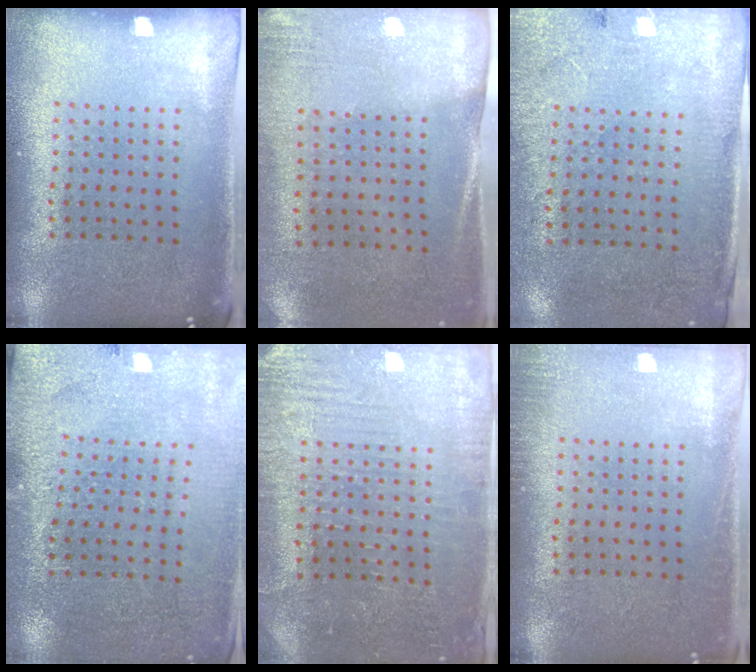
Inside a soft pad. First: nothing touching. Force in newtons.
{"total": 2.6, "press": 2.3, "slide": 1.3}
{"total": 2.6, "press": 2.2, "slide": 1.4}
{"total": 2.8, "press": 2.8, "slide": 0.1}
{"total": 3.4, "press": 3.4, "slide": 0.5}
{"total": 1.3, "press": 1.3, "slide": 0.3}